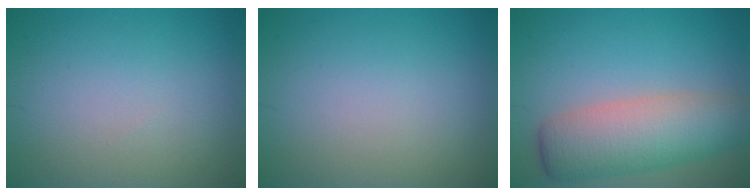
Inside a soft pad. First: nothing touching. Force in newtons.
{"total": 0.0}
{"total": 7.4, "press": 7.4, "slide": 0.2}